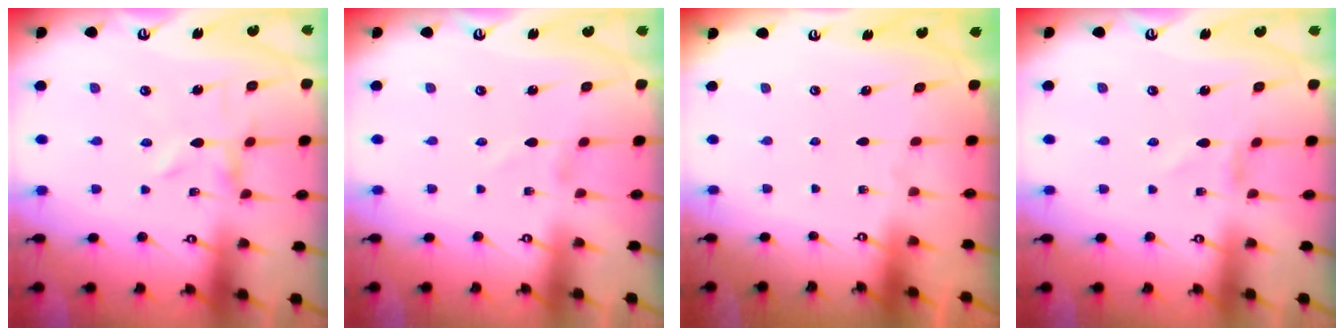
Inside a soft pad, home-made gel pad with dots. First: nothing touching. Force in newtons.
{"total": 1.4, "press": 1.4, "slide": 0.2}
{"total": 0.0}
{"total": 0.7, "press": 0.6, "slide": 0.3}